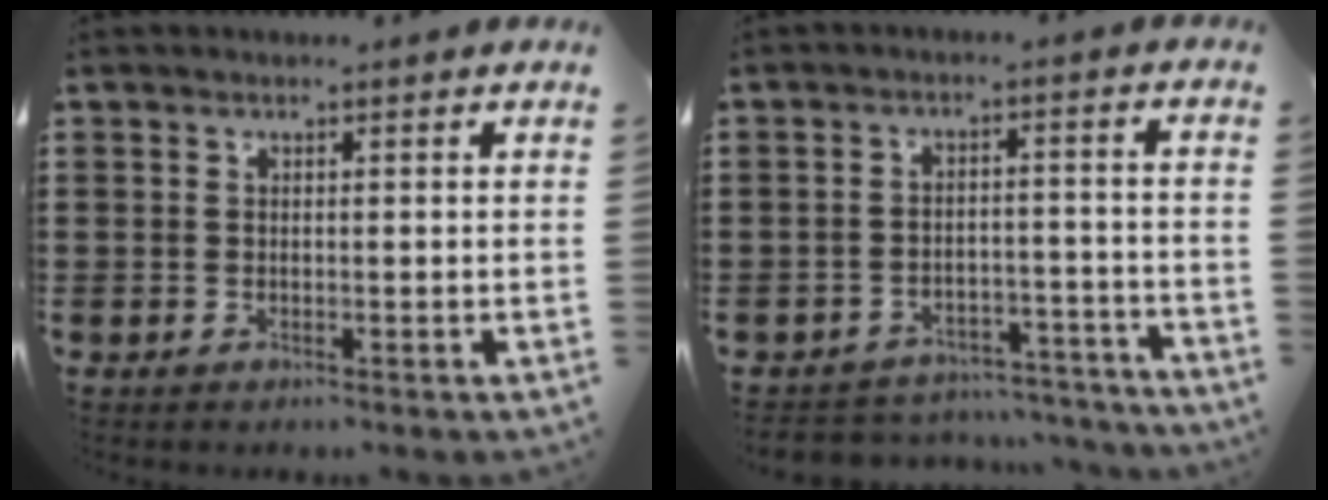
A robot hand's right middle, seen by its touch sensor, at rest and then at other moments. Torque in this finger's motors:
{"motor_torque": [0.46, 0.01, 0.07, 0.02]}